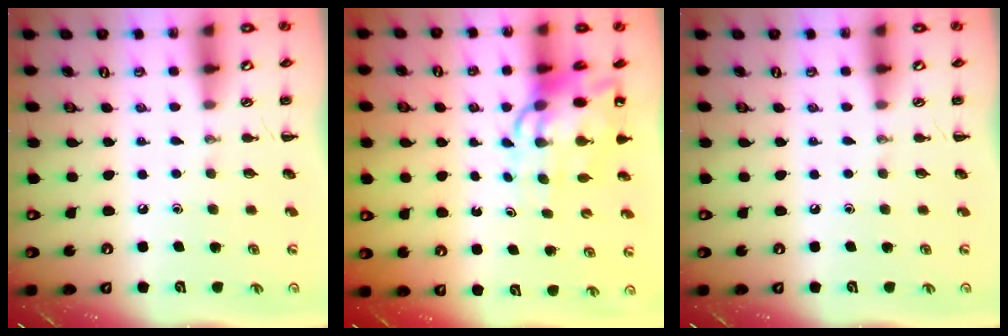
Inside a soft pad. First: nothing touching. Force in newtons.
{"total": 11.1, "press": 10.6, "slide": 3.0}
{"total": 0.0}